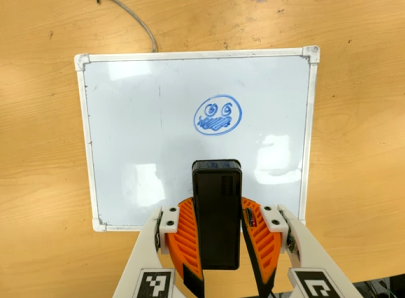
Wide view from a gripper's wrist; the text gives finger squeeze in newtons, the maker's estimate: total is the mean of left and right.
{"total": 9.7, "left": 7.8, "right": 11.5}